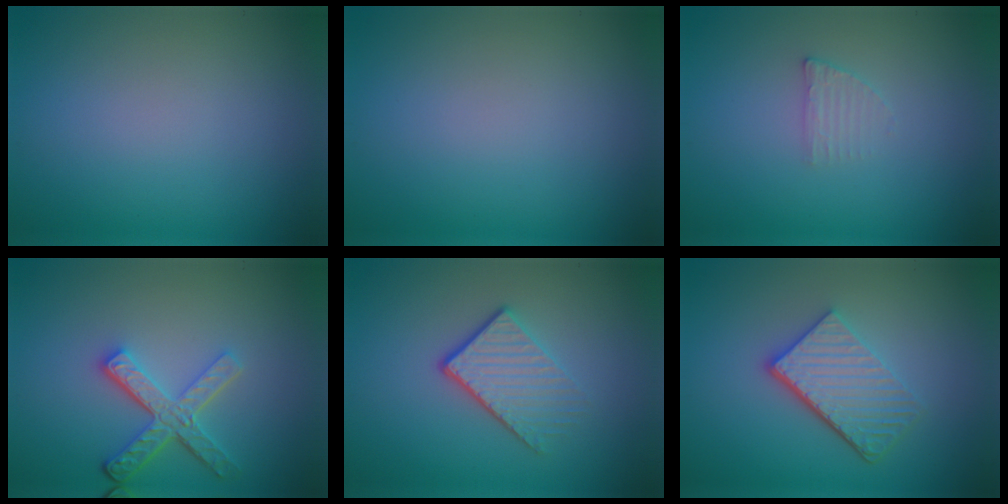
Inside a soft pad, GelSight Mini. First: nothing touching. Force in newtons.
{"total": 0.0}
{"total": 1.2, "press": 1.2, "slide": 0.3}
{"total": 4.2, "press": 3.2, "slide": 2.7}
{"total": 3.9, "press": 2.8, "slide": 2.8}
{"total": 4.9, "press": 3.6, "slide": 3.3}